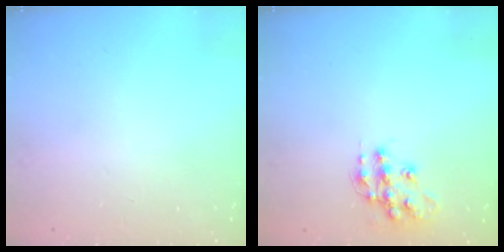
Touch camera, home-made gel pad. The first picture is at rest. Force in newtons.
{"total": 13.6, "press": 13.6, "slide": 0.8}